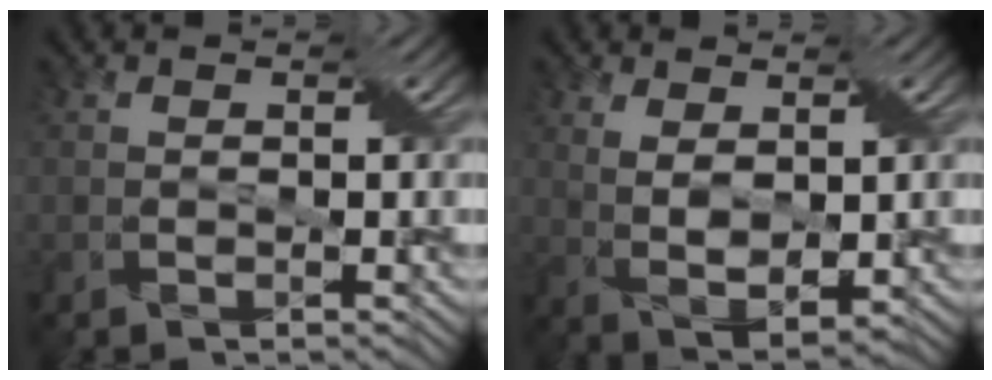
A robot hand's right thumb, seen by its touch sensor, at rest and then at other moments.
{"total": 3.6, "force": [1.8, 1.5, 2.7], "torque": [-0.069, -0.005, 0.036]}